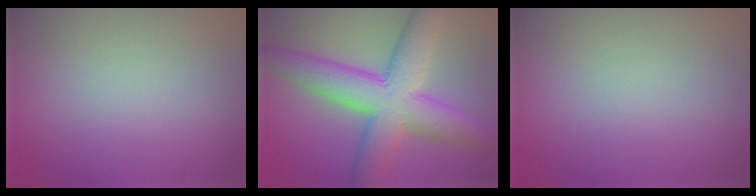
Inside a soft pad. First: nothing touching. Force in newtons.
{"total": 10.1, "press": 10.1, "slide": 0.1}
{"total": 0.0}